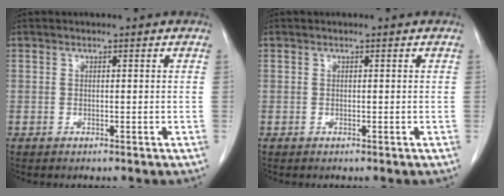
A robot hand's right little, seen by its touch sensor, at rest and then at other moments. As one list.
[{"total": 0.0}]